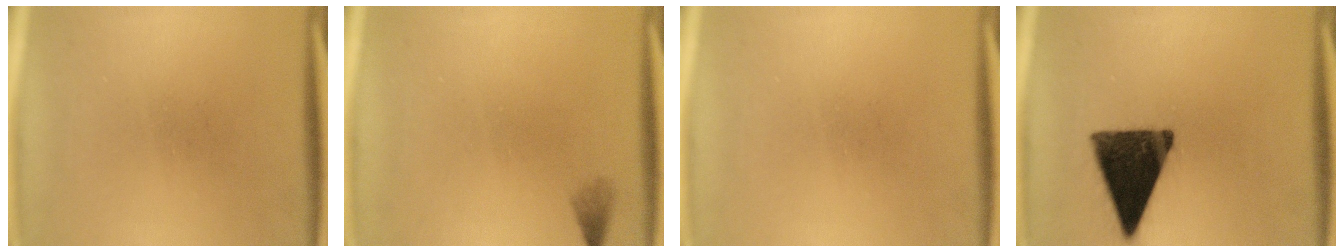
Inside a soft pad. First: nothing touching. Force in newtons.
{"total": 1.0}
{"total": 0.0}
{"total": 14.8}